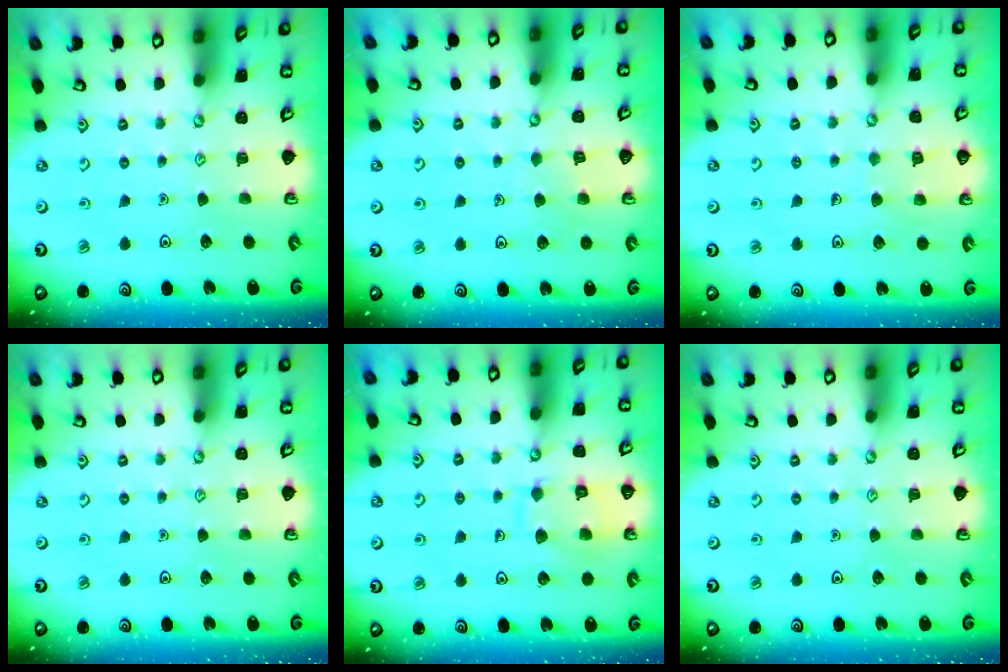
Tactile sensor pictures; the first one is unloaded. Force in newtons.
{"total": 4.2, "press": 4.2, "slide": 0.3}
{"total": 4.7, "press": 4.7, "slide": 0.3}
{"total": 0.0}
{"total": 9.6, "press": 9.6, "slide": 0.1}
{"total": 0.0}